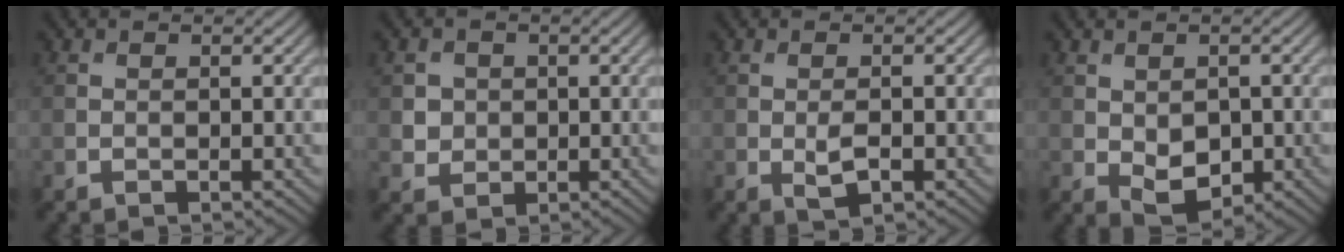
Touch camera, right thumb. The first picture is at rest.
{"total": 2.5, "force": [0.2, 2.4, 0.7], "torque": [-0.022, -0.009, 0.007]}
{"total": 2.4, "force": [-0.6, 0.9, 2.2], "torque": [-0.046, -0.005, -0.009]}
{"total": 4.3, "force": [-0.7, 2.8, 3.2], "torque": [-0.062, -0.013, -0.004]}